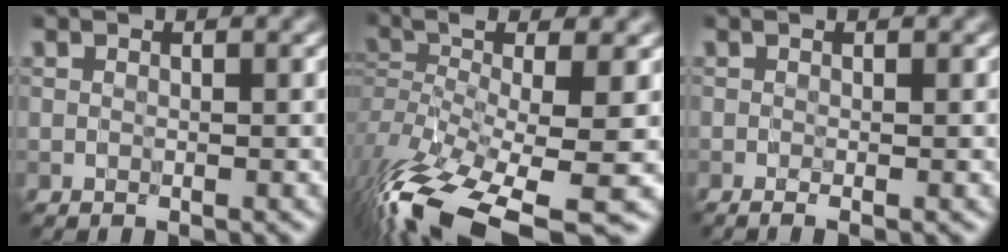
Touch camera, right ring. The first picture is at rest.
{"total": 13.6, "force": [-7.1, 3.5, 11.0], "torque": [-0.229, -0.020, -0.114]}
{"total": 2.8, "force": [-0.2, 1.1, 2.6], "torque": [-0.022, -0.001, -0.009]}